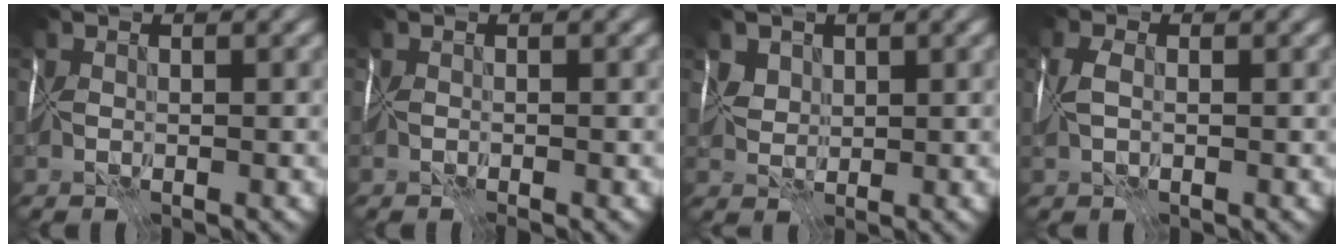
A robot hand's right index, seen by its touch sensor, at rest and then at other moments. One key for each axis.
{"total": 1.0, "fx": -0.9, "fy": 0.2, "fz": 0.2, "tx": 0.000, "ty": -0.008, "tz": -0.023}
{"total": 1.7, "fx": 1.6, "fy": 0.6, "fz": 0.0, "tx": 0.003, "ty": -0.004, "tz": 0.044}
{"total": 1.1, "fx": 0.2, "fy": 0.2, "fz": 1.1, "tx": -0.023, "ty": 0.003, "tz": 0.006}